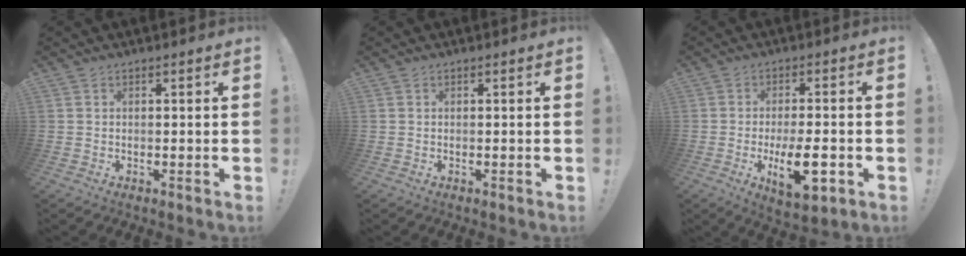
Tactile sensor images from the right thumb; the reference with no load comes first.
{"total": 0.0}
{"total": 12.5, "force": [-3.9, 4.1, 11.1], "torque": [-0.176, 0.003, -0.059]}